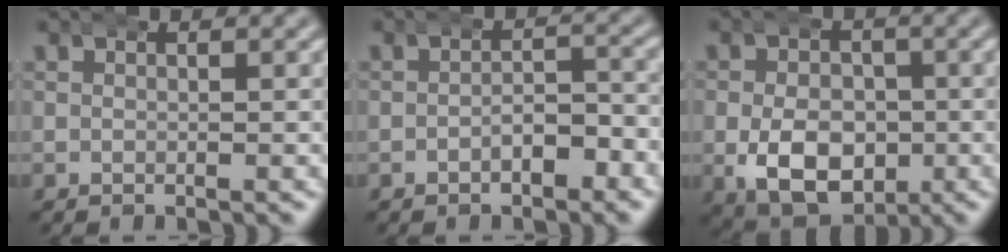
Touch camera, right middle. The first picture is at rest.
{"total": 2.7, "force": [-1.7, 1.3, 1.7], "torque": [-0.014, -0.001, -0.032]}
{"total": 8.5, "force": [-2.0, 6.2, 5.4], "torque": [-0.093, -0.032, -0.020]}